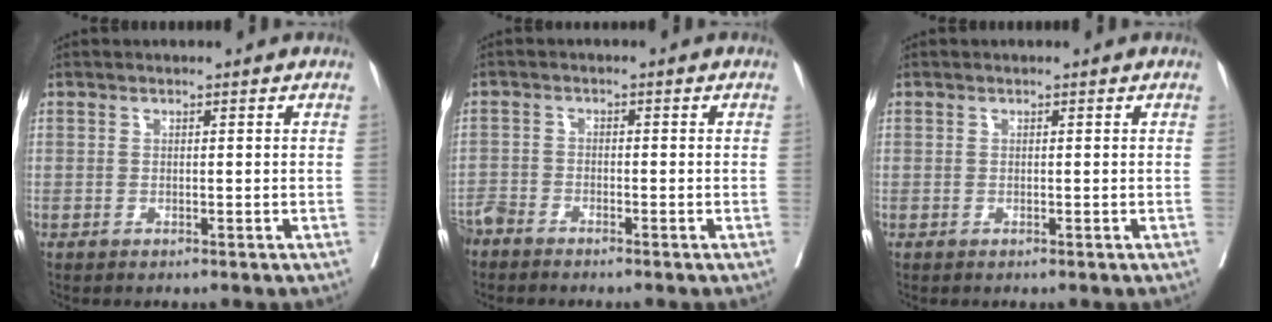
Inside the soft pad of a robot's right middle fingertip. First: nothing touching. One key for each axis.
{"total": 3.3, "fx": -3.1, "fy": 0.8, "fz": 0.7, "tx": -0.008, "ty": -0.007, "tz": -0.064}
{"total": 0.0}